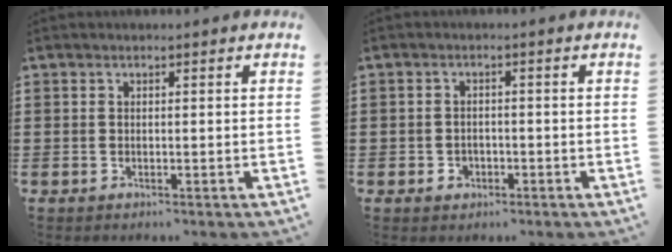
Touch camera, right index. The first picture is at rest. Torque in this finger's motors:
{"motor_torque": [0.90, 1.00, 0.04, 0.00]}